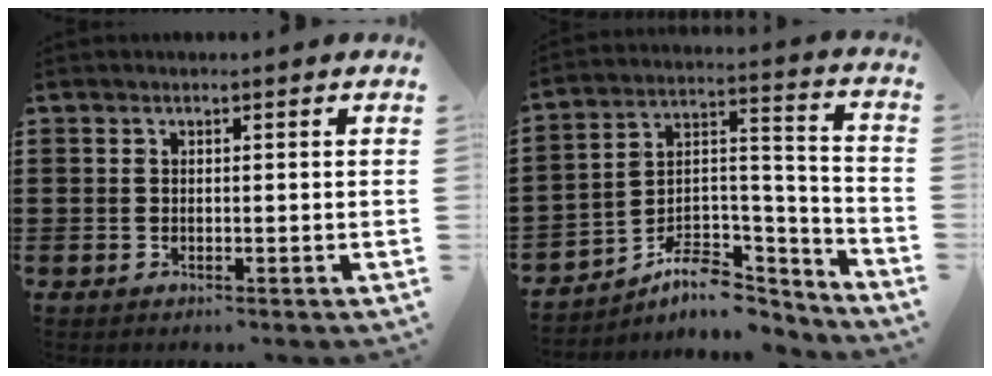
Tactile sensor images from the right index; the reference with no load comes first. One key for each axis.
{"total": 7.9, "fx": -6.1, "fy": 3.8, "fz": 3.3, "tx": -0.057, "ty": 0.013, "tz": -0.112}